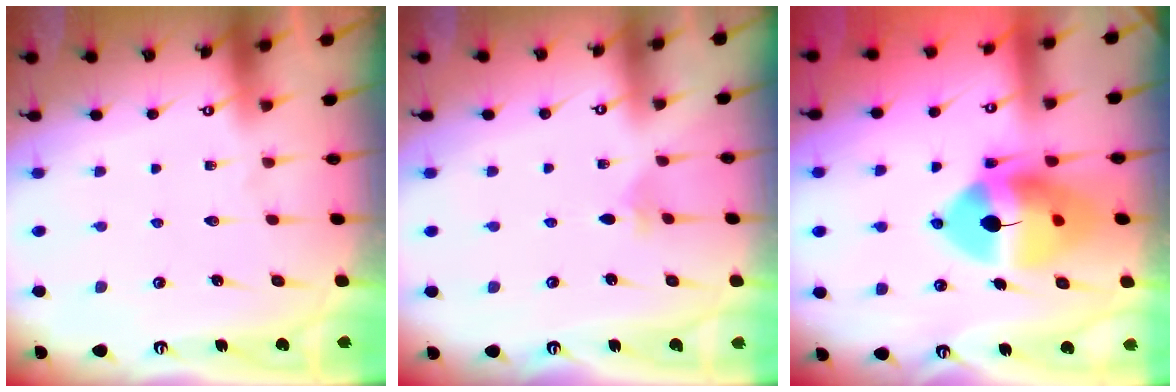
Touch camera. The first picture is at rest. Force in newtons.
{"total": 2.4, "press": 2.4, "slide": 0.5}
{"total": 15.3, "press": 15.1, "slide": 2.4}